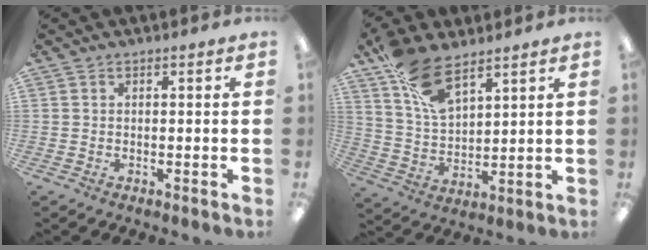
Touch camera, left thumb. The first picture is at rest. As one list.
[{"total": 12.6, "force": [8.8, 5.5, 7.1], "torque": [-0.143, -0.034, 0.165]}]